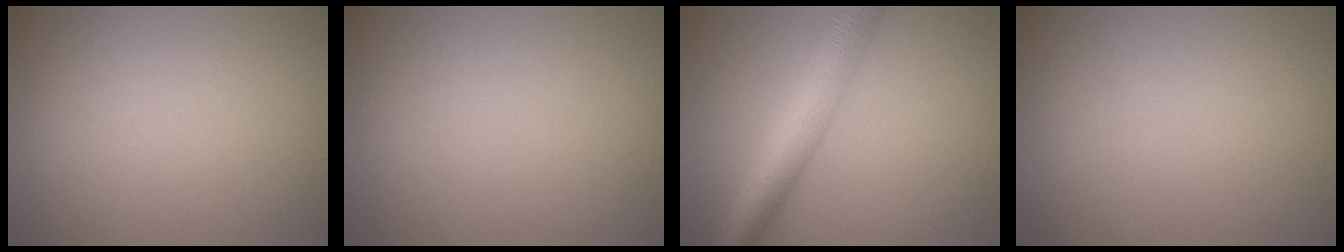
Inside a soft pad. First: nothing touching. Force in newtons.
{"total": 0.0}
{"total": 6.3, "press": 6.3, "slide": 0.1}
{"total": 0.0}